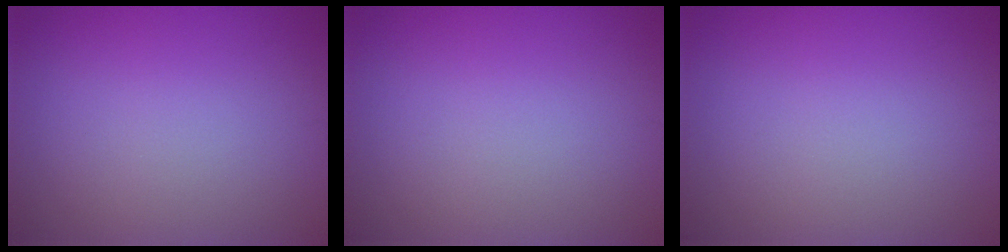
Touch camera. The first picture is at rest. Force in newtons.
{"total": 0.0}
{"total": 0.0}